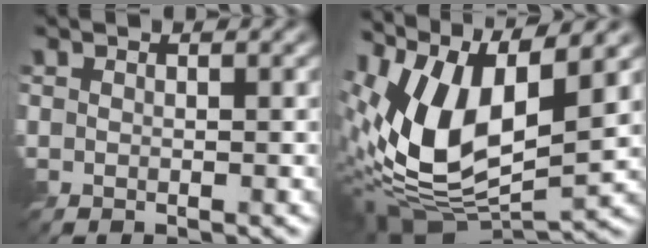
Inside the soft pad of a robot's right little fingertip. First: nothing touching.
{"total": 13.1, "force": [3.4, 6.4, 10.9], "torque": [-0.224, 0.007, 0.055]}